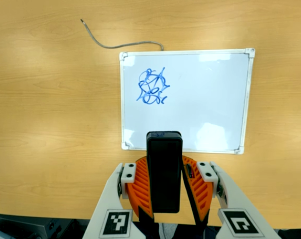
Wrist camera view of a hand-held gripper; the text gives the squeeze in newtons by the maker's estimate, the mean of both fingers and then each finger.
{"total": 7.4, "left": 6.2, "right": 8.7}